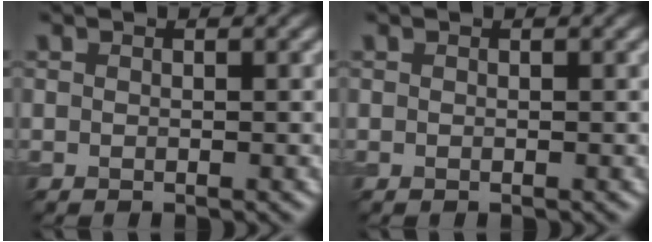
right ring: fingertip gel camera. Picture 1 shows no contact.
{"total": 0.0}